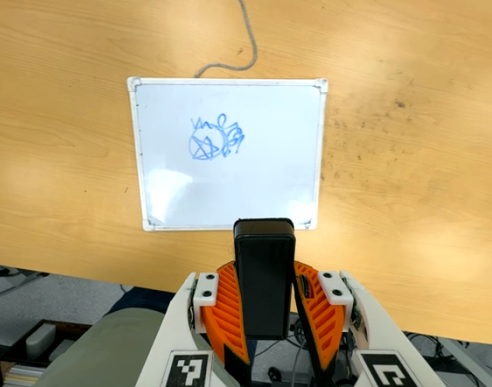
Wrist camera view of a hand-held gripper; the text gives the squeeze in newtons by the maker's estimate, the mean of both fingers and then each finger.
{"total": 9.3, "left": 8.0, "right": 10.6}